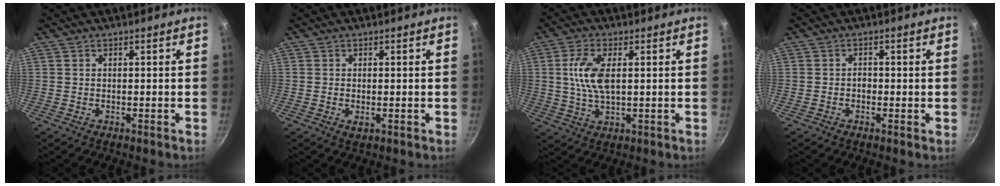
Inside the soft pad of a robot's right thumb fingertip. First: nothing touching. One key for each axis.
{"total": 1.6, "fx": -0.2, "fy": 0.9, "fz": 1.3, "tx": -0.021, "ty": -0.003, "tz": -0.003}
{"total": 8.3, "fx": 1.3, "fy": 3.8, "fz": 7.2, "tx": -0.144, "ty": 0.002, "tz": 0.025}
{"total": 1.4, "fx": -0.3, "fy": 1.0, "fz": 0.9, "tx": -0.013, "ty": 0.004, "tz": -0.009}